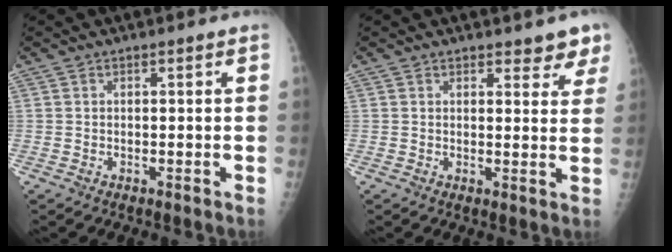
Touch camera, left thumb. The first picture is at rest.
{"total": 4.4, "force": [3.6, 1.8, 1.6], "torque": [0.012, -0.020, 0.037]}